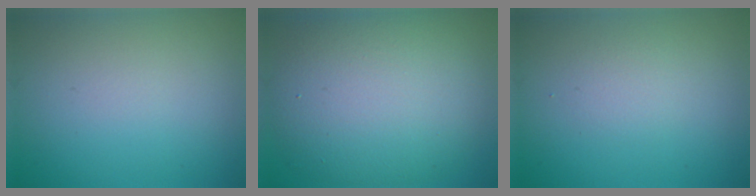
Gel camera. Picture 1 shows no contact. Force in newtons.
{"total": 10.8, "press": 10.7, "slide": 0.8}
{"total": 1.4, "press": 1.3, "slide": 0.1}